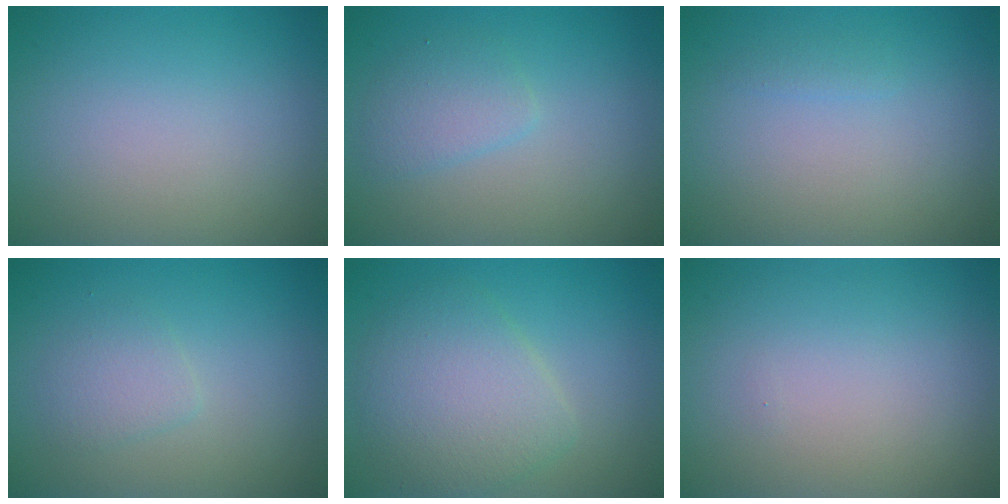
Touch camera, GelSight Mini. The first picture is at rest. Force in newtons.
{"total": 2.0, "press": 2.0, "slide": 0.0}
{"total": 0.6, "press": 0.6, "slide": 0.1}
{"total": 1.8, "press": 1.8, "slide": 0.0}
{"total": 5.0, "press": 5.0, "slide": 0.1}
{"total": 0.0}